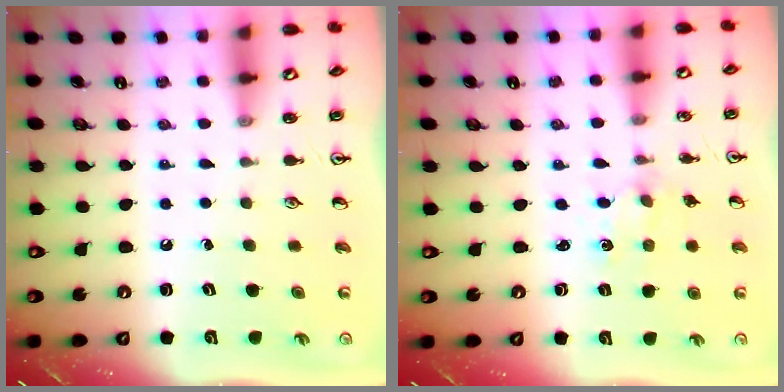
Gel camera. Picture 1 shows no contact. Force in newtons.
{"total": 1.1, "press": 1.1, "slide": 0.4}